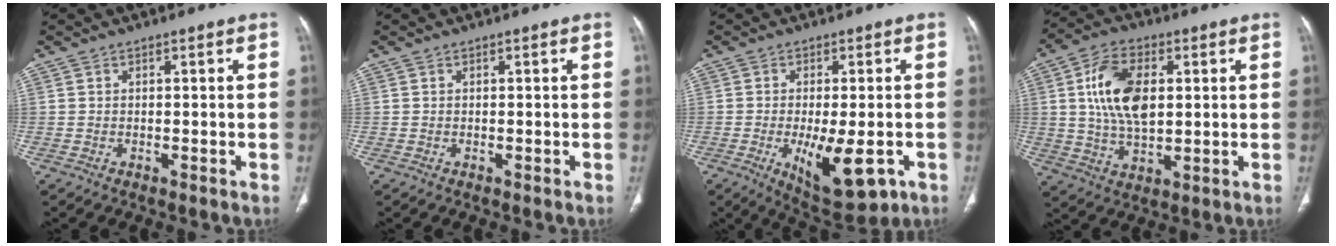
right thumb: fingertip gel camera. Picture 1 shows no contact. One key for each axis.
{"total": 0.0}
{"total": 12.1, "fx": -3.9, "fy": 4.8, "fz": 10.4, "tx": -0.150, "ty": -0.014, "tz": -0.046}
{"total": 12.9, "fx": 2.5, "fy": 7.4, "fz": 10.2, "tx": -0.179, "ty": -0.004, "tz": 0.047}